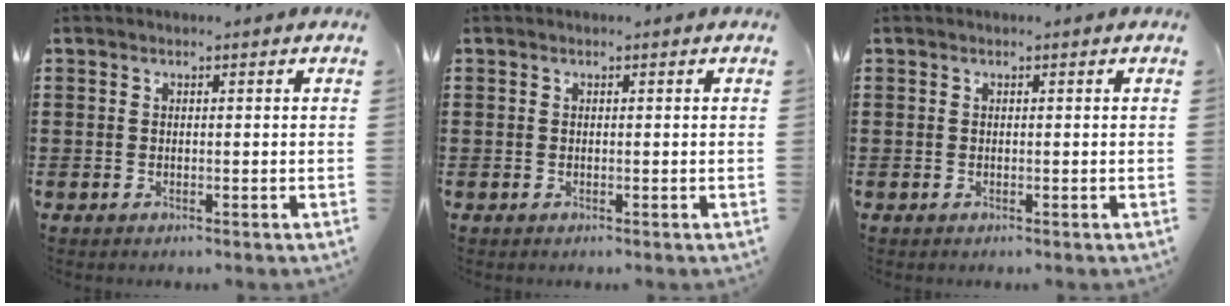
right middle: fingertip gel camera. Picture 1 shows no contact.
{"total": 0.0}
{"total": 0.0}